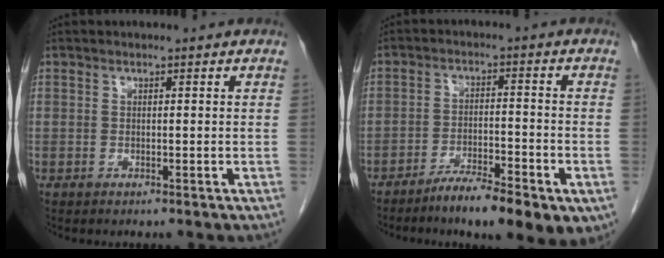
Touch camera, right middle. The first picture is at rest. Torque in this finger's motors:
{"motor_torque": [1.08, -1.06, 0.44, 0.09]}